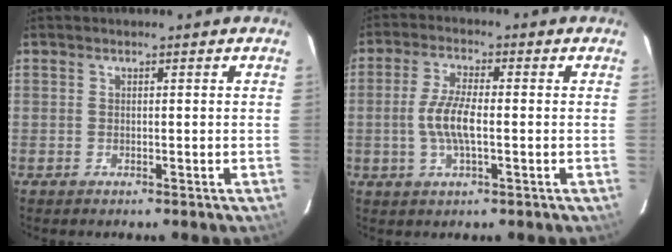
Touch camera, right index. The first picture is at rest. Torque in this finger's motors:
{"motor_torque": [1.16, -0.05, 0.49, 0.16]}